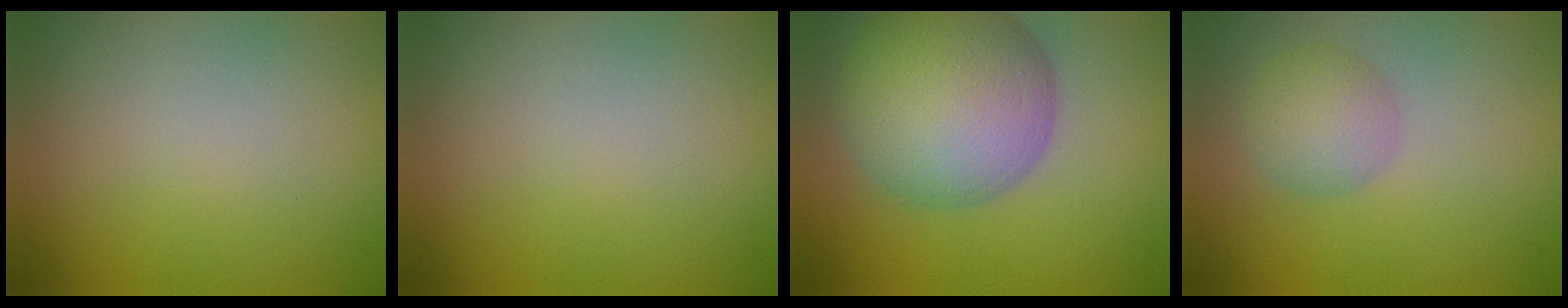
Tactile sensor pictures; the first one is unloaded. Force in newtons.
{"total": 0.0}
{"total": 10.6, "press": 10.6, "slide": 0.5}
{"total": 2.9, "press": 2.9, "slide": 0.2}